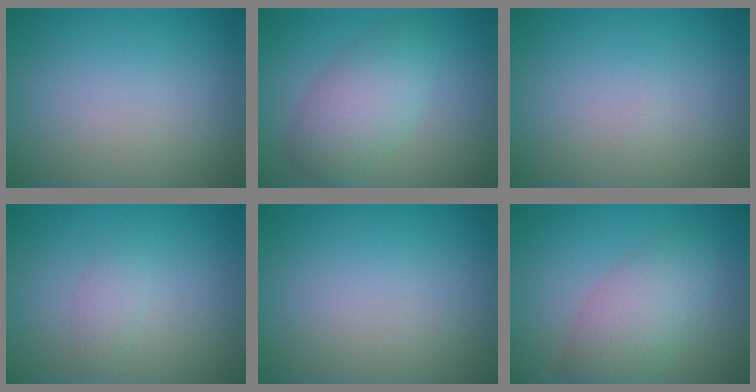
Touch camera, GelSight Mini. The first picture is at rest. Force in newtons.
{"total": 4.5, "press": 4.5, "slide": 0.1}
{"total": 0.0}
{"total": 1.2, "press": 1.2, "slide": 0.0}
{"total": 0.0}
{"total": 4.4, "press": 4.4, "slide": 0.2}